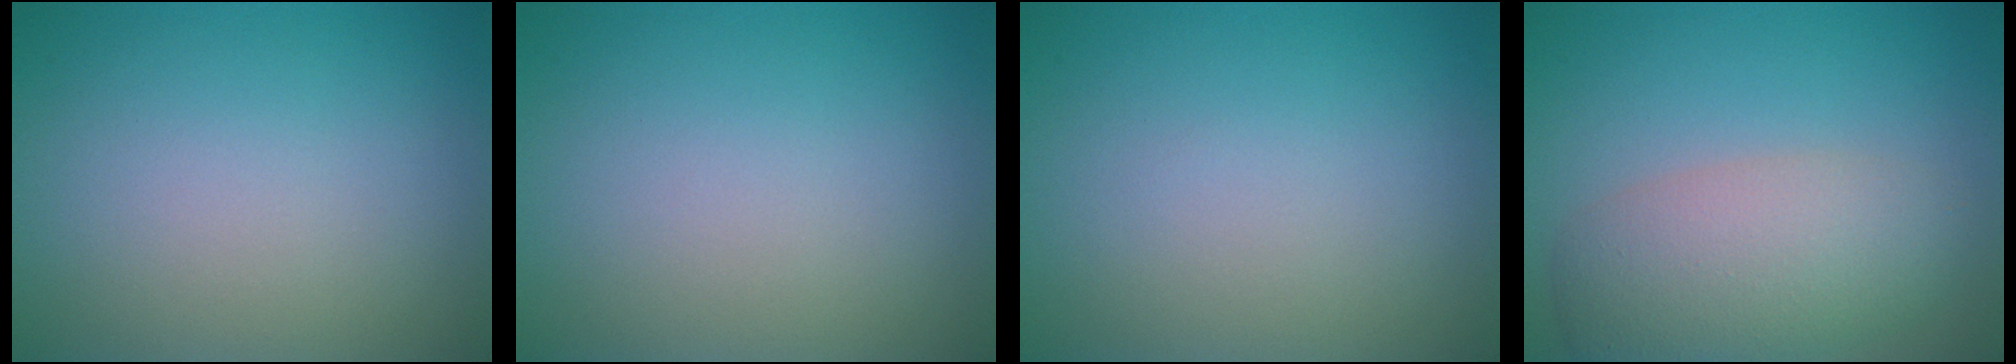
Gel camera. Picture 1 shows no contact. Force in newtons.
{"total": 0.0}
{"total": 0.0}
{"total": 5.7, "press": 5.7, "slide": 0.2}